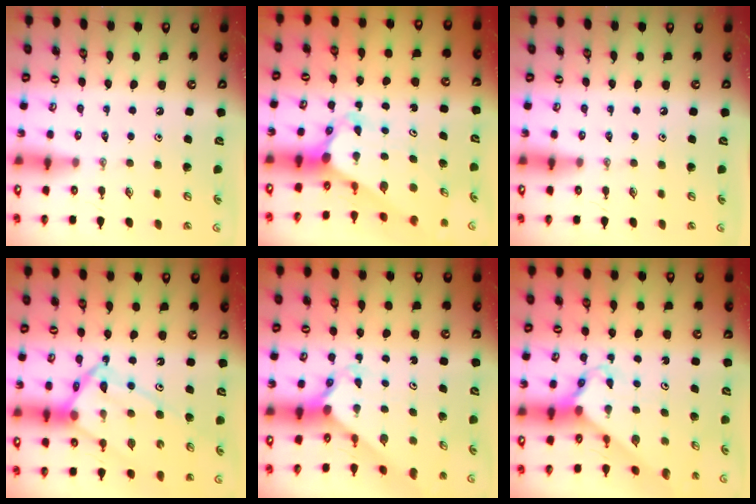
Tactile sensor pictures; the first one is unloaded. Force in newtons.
{"total": 4.1, "press": 4.1, "slide": 0.3}
{"total": 0.0}
{"total": 13.8, "press": 13.7, "slide": 1.3}
{"total": 2.3, "press": 2.3, "slide": 0.1}
{"total": 2.4, "press": 2.4, "slide": 0.2}